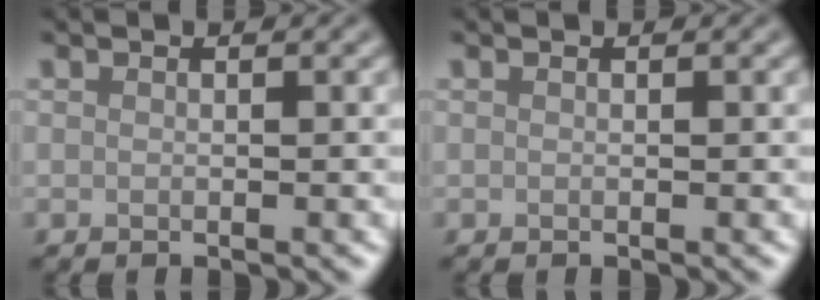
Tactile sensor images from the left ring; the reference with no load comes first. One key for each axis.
{"total": 0.0}